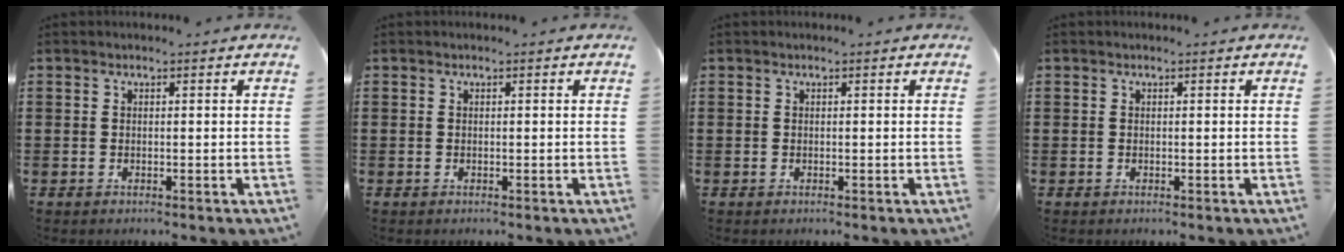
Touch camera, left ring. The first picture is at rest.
{"total": 0.0}
{"total": 0.0}
{"total": 0.0}